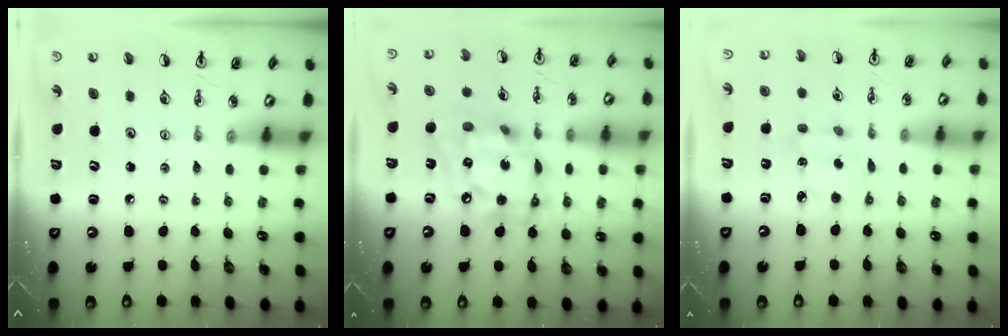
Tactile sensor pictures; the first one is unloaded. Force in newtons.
{"total": 18.0, "press": 17.9, "slide": 1.8}
{"total": 2.9, "press": 2.9, "slide": 0.1}